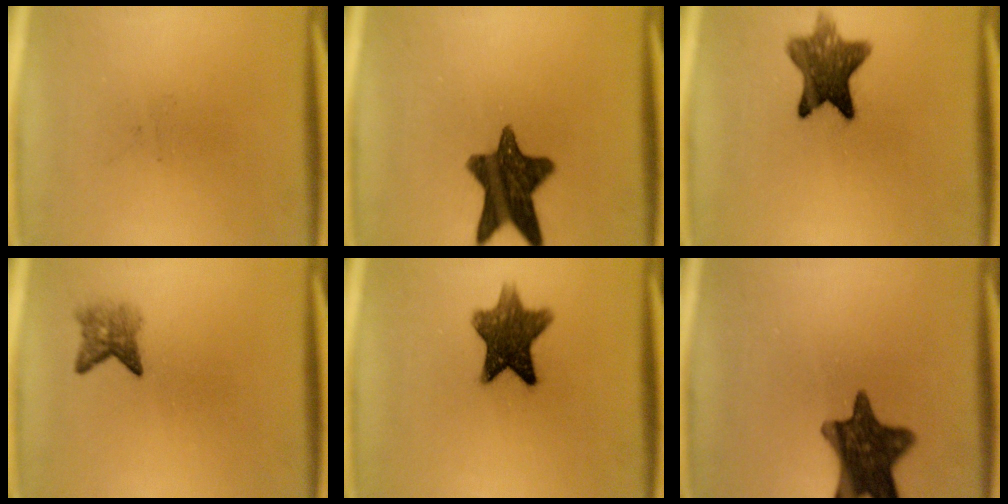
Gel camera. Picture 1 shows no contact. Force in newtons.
{"total": 12.9}
{"total": 9.6}
{"total": 3.0}
{"total": 10.0}
{"total": 12.8}